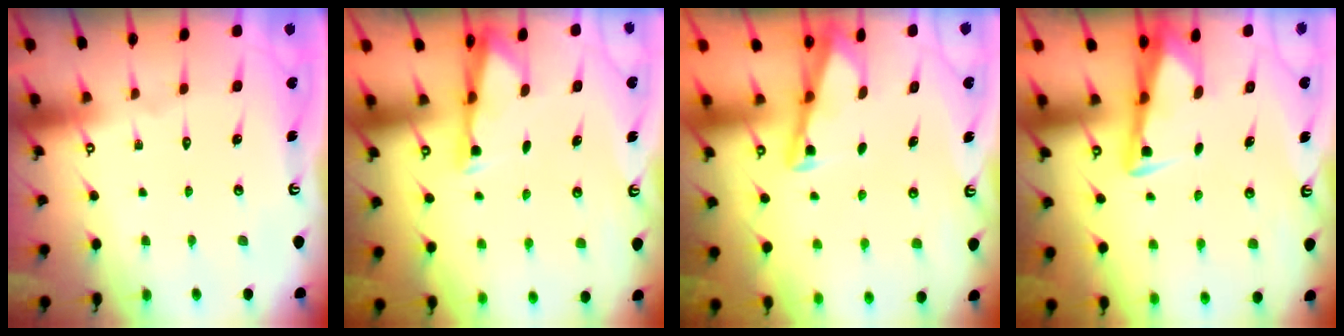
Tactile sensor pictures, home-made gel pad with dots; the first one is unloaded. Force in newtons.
{"total": 3.0, "press": 2.9, "slide": 0.6}
{"total": 2.9, "press": 2.8, "slide": 0.4}
{"total": 3.4, "press": 3.4, "slide": 0.4}